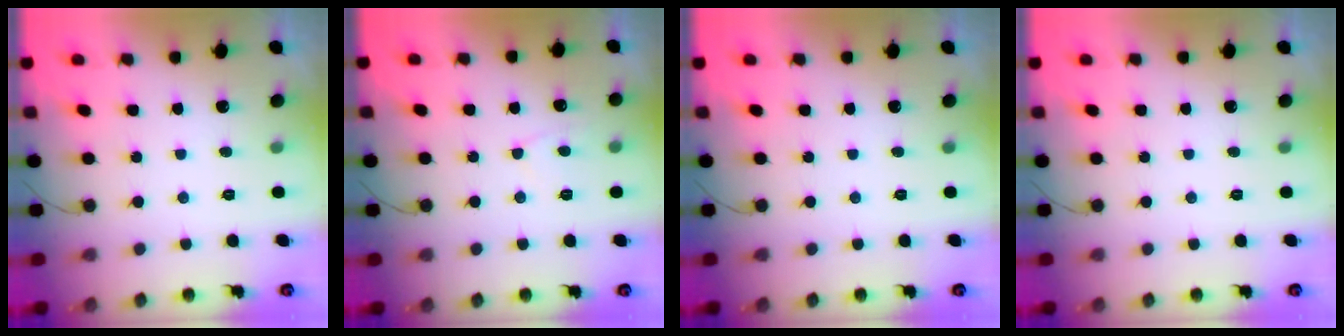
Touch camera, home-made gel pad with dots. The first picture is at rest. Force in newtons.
{"total": 3.4, "press": 3.3, "slide": 0.5}
{"total": 0.0}
{"total": 0.0}